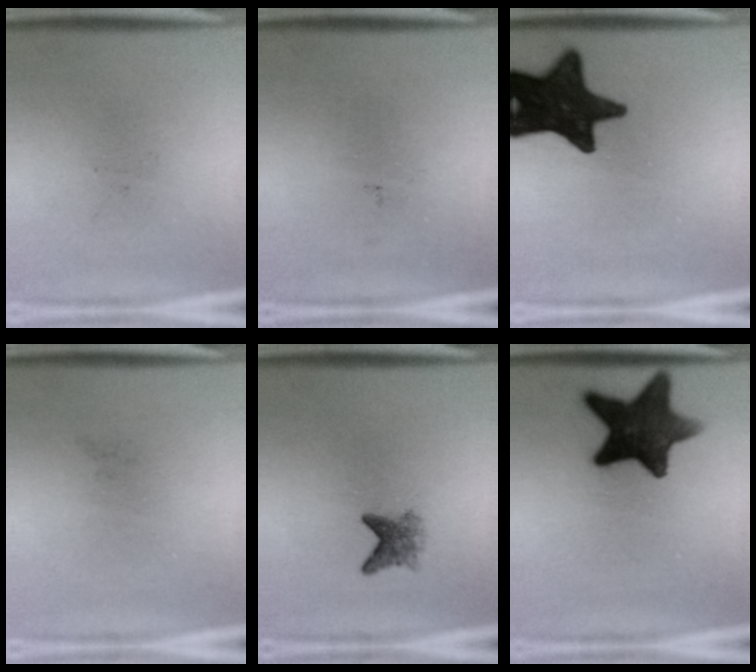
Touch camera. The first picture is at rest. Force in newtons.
{"total": 0.0}
{"total": 16.9}
{"total": 0.0}
{"total": 2.9}
{"total": 14.3}